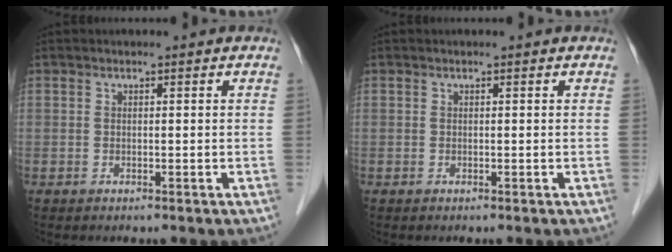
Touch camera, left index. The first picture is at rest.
{"total": 0.0}